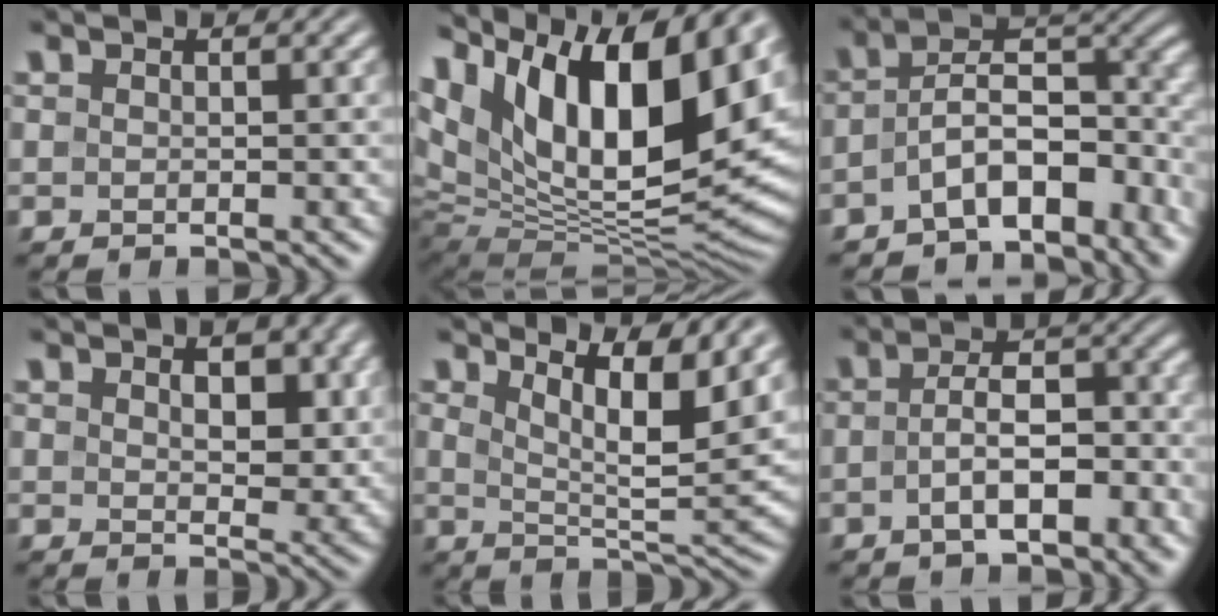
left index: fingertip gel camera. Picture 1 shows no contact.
{"total": 18.1, "force": [6.7, 9.7, 13.7], "torque": [-0.220, 0.024, 0.125]}
{"total": 8.9, "force": [-3.9, 5.1, 6.1], "torque": [-0.080, 0.011, -0.070]}
{"total": 4.4, "force": [1.5, 2.4, 3.4], "torque": [-0.045, -0.007, 0.025]}
{"total": 7.3, "force": [4.1, 2.3, 5.6], "torque": [-0.093, -0.007, 0.074]}
{"total": 7.1, "force": [-2.6, 3.2, 5.8], "torque": [-0.088, 0.012, -0.047]}